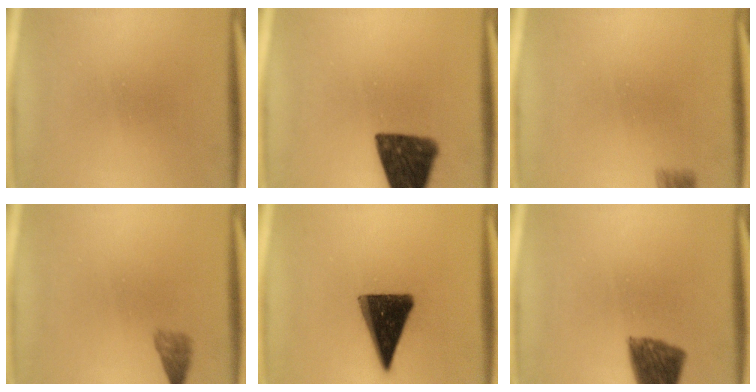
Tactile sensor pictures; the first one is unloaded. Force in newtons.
{"total": 15.2}
{"total": 2.1}
{"total": 2.4}
{"total": 14.2}
{"total": 8.6}